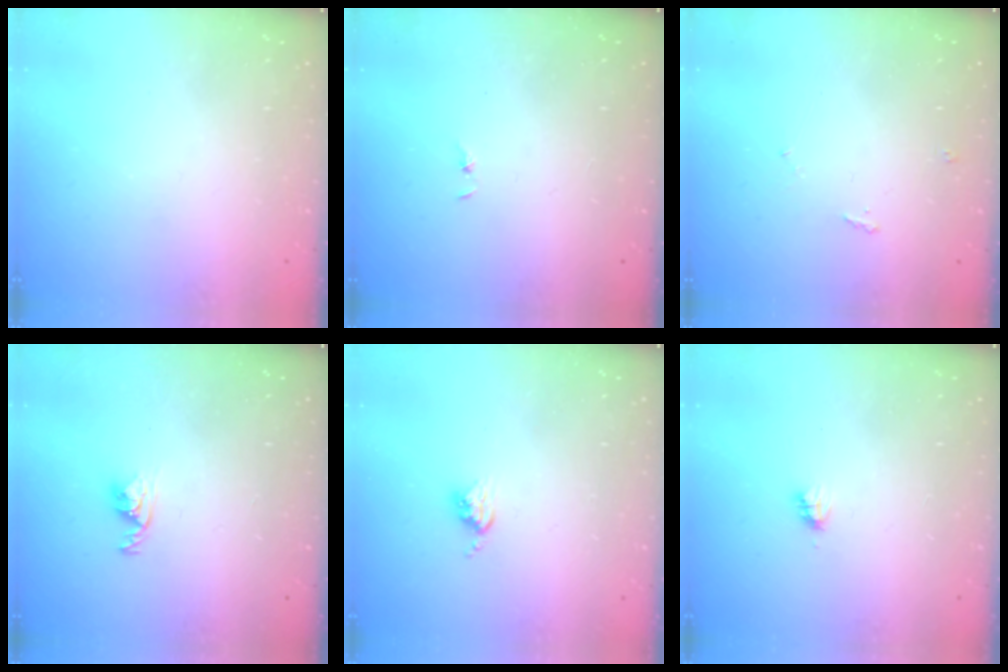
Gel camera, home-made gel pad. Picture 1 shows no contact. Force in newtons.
{"total": 0.7, "press": 0.7, "slide": 0.1}
{"total": 4.7, "press": 4.7, "slide": 0.6}
{"total": 3.3, "press": 3.3, "slide": 0.5}
{"total": 3.9, "press": 3.9, "slide": 0.5}
{"total": 2.7, "press": 2.7, "slide": 0.2}